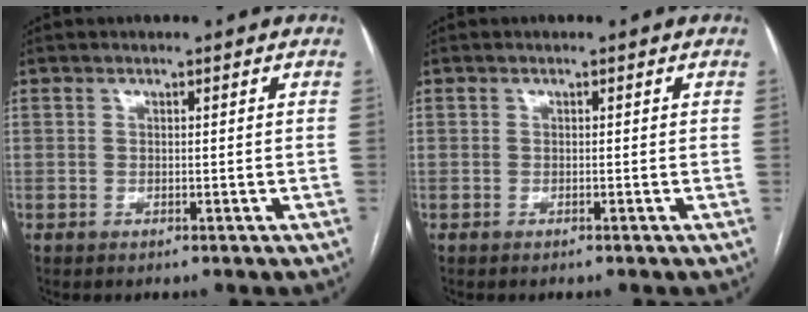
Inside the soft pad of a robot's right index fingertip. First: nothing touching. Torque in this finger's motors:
{"motor_torque": [-0.03, 0.01, -0.12, -0.06]}